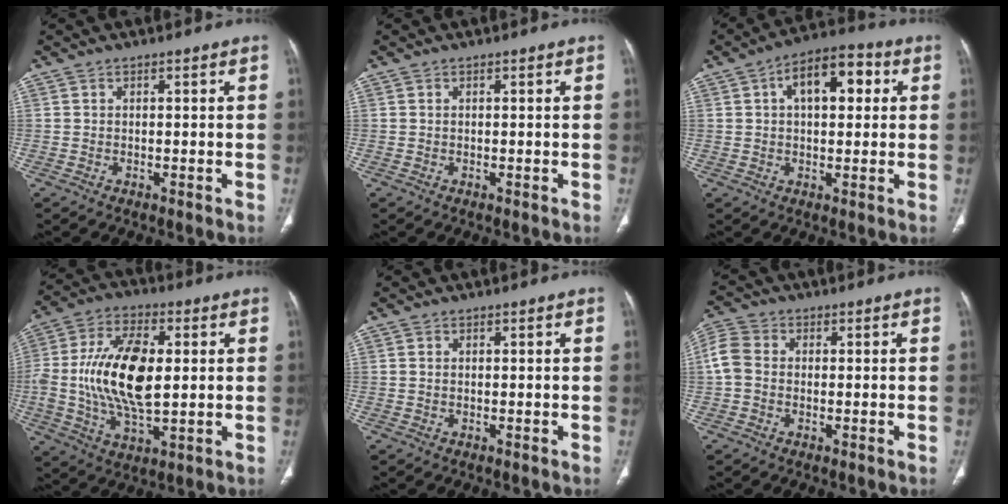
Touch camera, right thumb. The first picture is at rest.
{"total": 0.0}
{"total": 10.9, "force": [2.9, 5.9, 8.7], "torque": [-0.106, 0.023, 0.036]}
{"total": 17.5, "force": [1.1, 8.7, 15.2], "torque": [-0.294, 0.002, 0.019]}
{"total": 0.5, "force": [0.1, 0.4, 0.3], "torque": [-0.008, 0.001, 0.003]}
{"total": 6.3, "force": [0.2, 5.0, 3.8], "torque": [-0.087, 0.019, -0.006]}